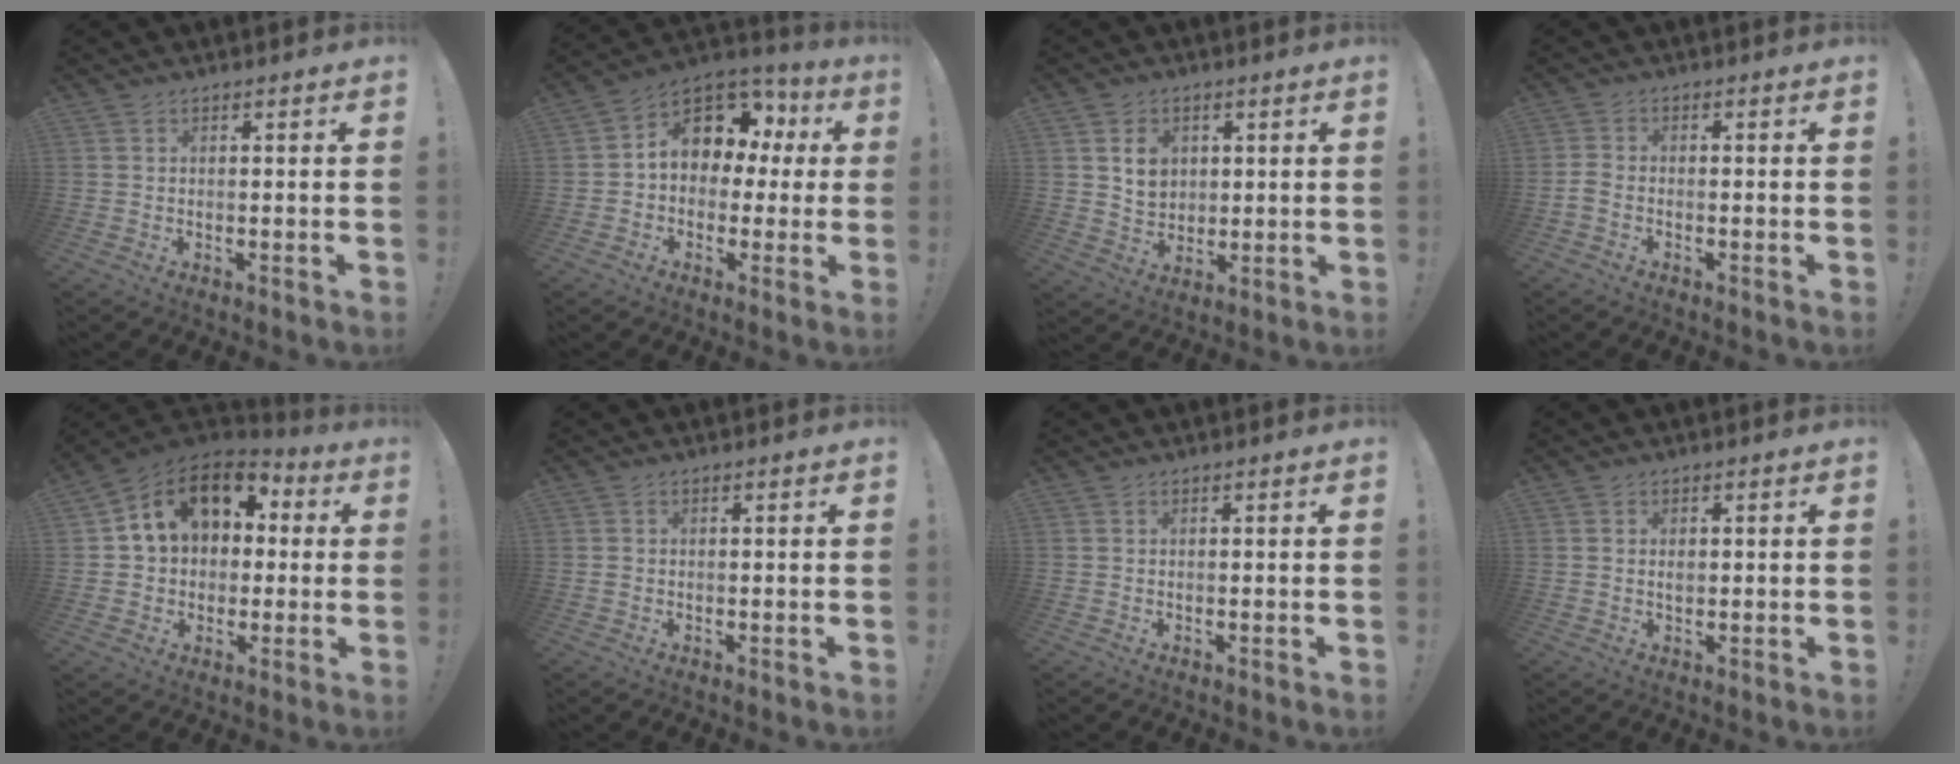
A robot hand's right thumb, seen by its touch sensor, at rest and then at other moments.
{"total": 11.7, "force": [4.0, 8.9, 6.5], "torque": [-0.099, -0.021, 0.076]}
{"total": 7.8, "force": [2.8, 6.5, 3.2], "torque": [-0.039, -0.010, 0.055]}
{"total": 2.8, "force": [-1.3, 1.3, 2.1], "torque": [-0.052, 0.003, -0.023]}
{"total": 15.6, "force": [5.8, 11.0, 9.4], "torque": [-0.141, -0.012, 0.104]}
{"total": 0.7, "force": [-0.1, 0.7, 0.2], "torque": [-0.009, 0.006, -0.001]}
{"total": 0.0}
{"total": 1.3, "force": [0.1, 1.0, 0.7], "torque": [-0.005, 0.000, -0.001]}